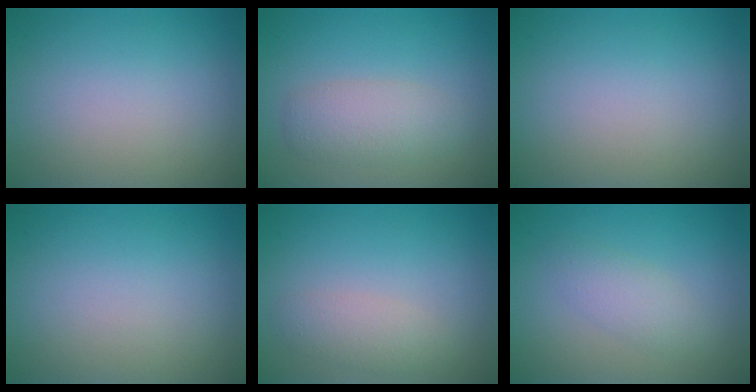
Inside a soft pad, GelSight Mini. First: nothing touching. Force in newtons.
{"total": 3.0, "press": 3.0, "slide": 0.2}
{"total": 0.0}
{"total": 0.0}
{"total": 2.1, "press": 2.0, "slide": 0.1}
{"total": 2.7, "press": 2.7, "slide": 0.2}